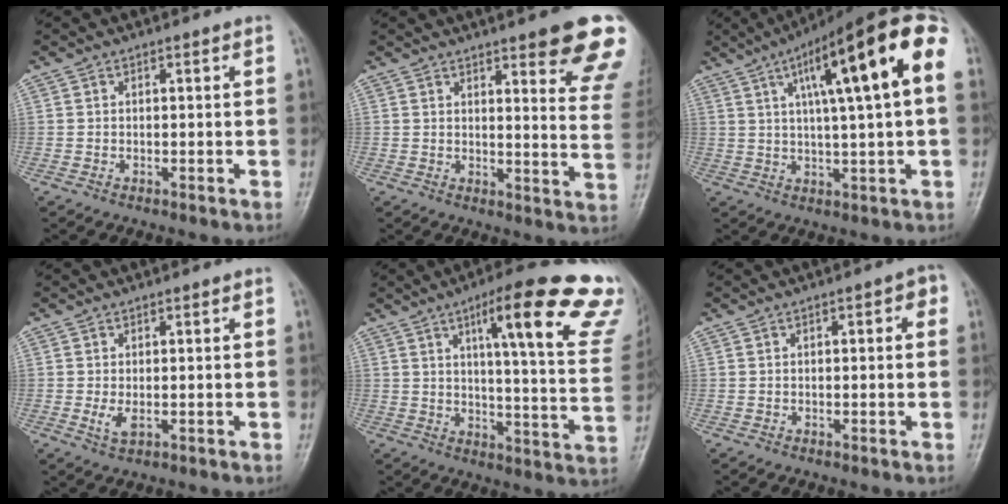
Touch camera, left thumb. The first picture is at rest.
{"total": 16.9, "force": [10.8, 3.6, 12.5], "torque": [-0.128, -0.050, 0.119]}
{"total": 18.5, "force": [5.2, 3.3, 17.4], "torque": [-0.261, 0.023, 0.069]}
{"total": 2.9, "force": [-0.3, 1.4, 2.5], "torque": [-0.052, -0.001, -0.003]}
{"total": 24.8, "force": [14.7, 4.2, 19.5], "torque": [-0.236, -0.061, 0.183]}
{"total": 2.9, "force": [0.7, 1.3, 2.6], "torque": [-0.023, 0.007, 0.002]}